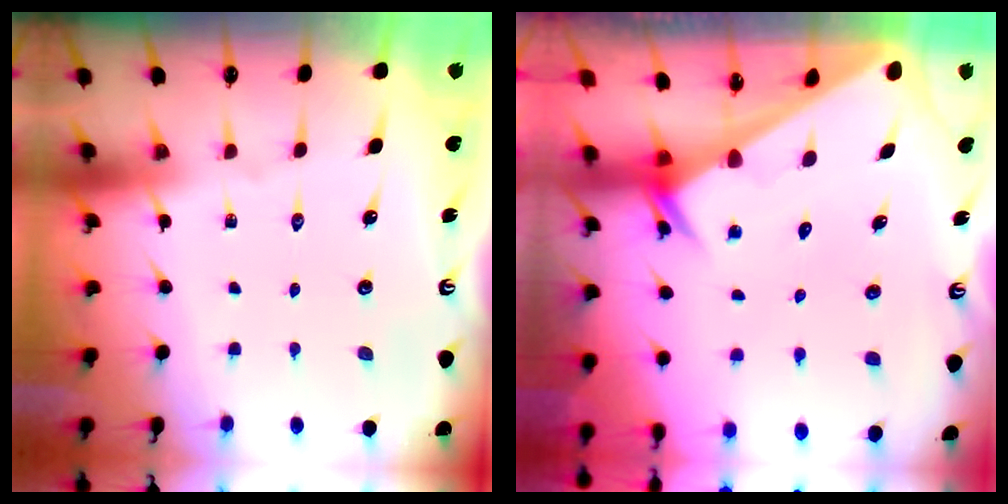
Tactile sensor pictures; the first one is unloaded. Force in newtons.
{"total": 2.4, "press": 2.4, "slide": 0.0}